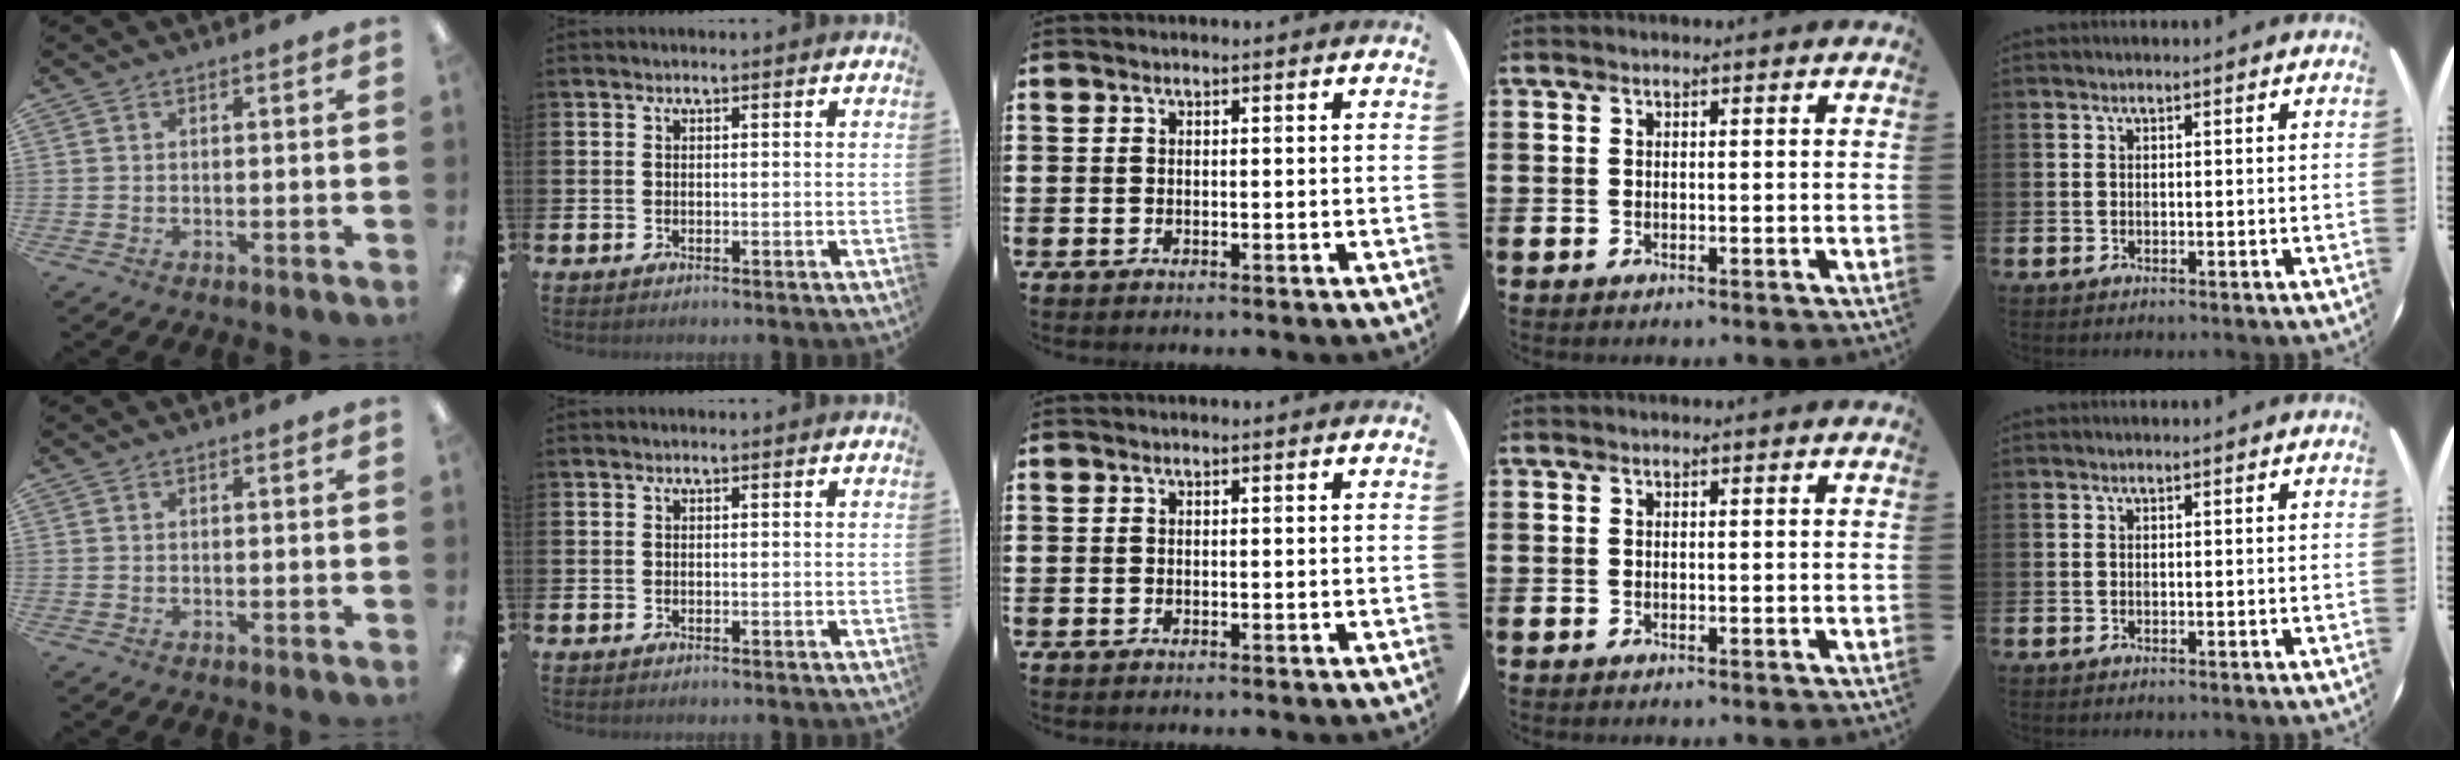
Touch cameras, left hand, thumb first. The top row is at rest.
{}